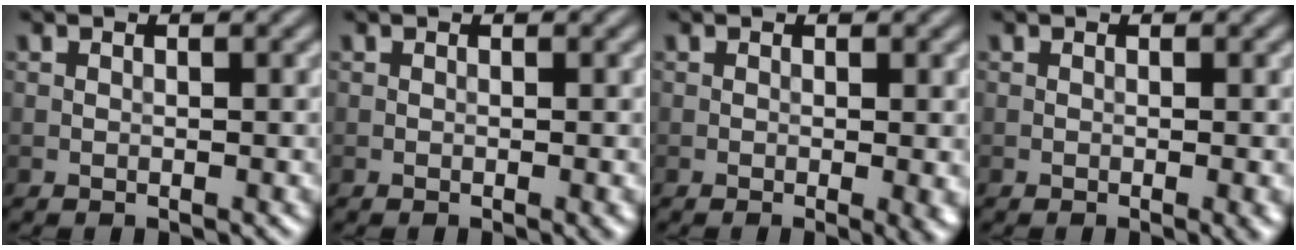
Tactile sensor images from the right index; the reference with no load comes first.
{"total": 0.7, "force": [-0.2, 0.1, 0.7], "torque": [-0.008, -0.001, -0.003]}
{"total": 2.2, "force": [-0.4, 0.4, 2.1], "torque": [-0.026, -0.006, -0.006]}
{"total": 1.1, "force": [-0.3, 0.1, 1.1], "torque": [-0.014, -0.004, -0.004]}